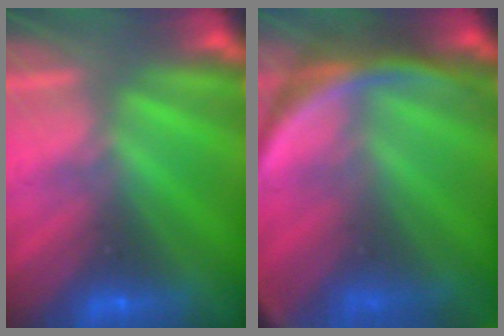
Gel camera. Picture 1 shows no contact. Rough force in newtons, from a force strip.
{"total": 8.4}